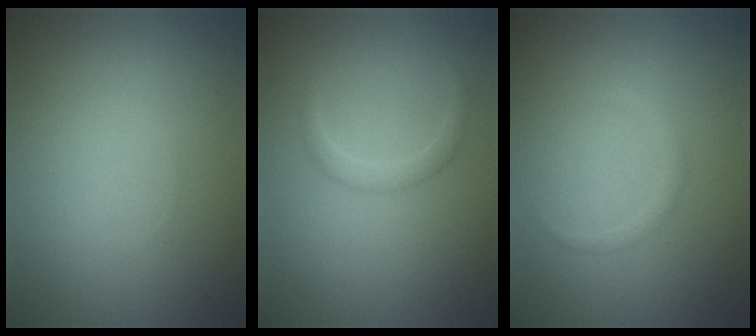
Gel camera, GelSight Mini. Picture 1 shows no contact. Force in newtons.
{"total": 1.2, "press": 1.2, "slide": 0.0}
{"total": 1.0, "press": 1.0, "slide": 0.0}